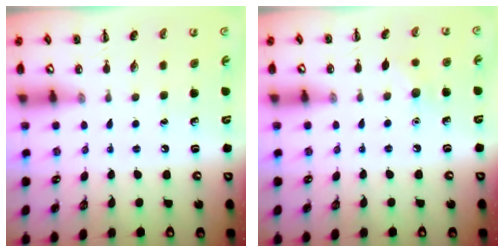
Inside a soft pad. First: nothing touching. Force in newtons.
{"total": 6.1, "press": 5.8, "slide": 1.7}